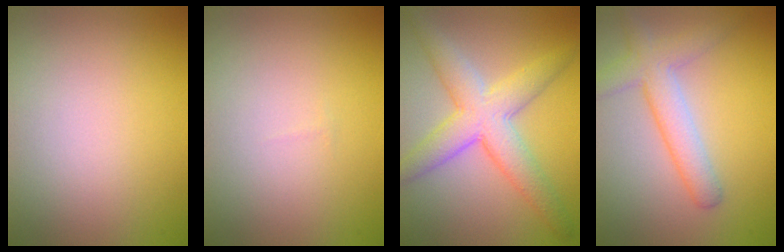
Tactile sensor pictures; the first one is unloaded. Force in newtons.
{"total": 0.0}
{"total": 6.0, "press": 6.0, "slide": 0.1}
{"total": 4.0, "press": 4.0, "slide": 0.2}